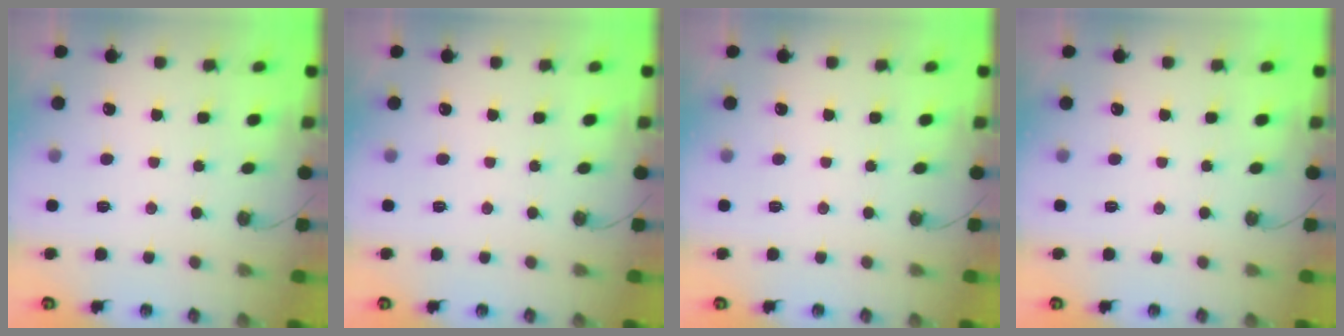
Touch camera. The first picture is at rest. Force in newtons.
{"total": 0.0}
{"total": 0.0}
{"total": 0.0}